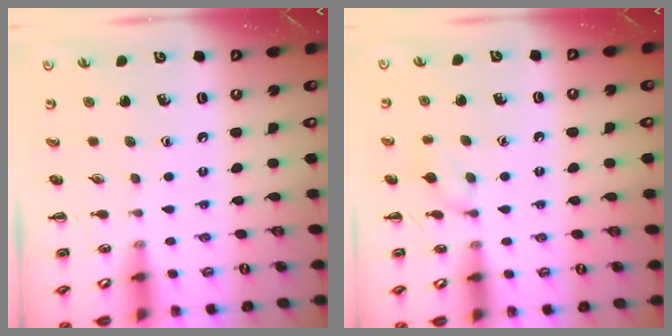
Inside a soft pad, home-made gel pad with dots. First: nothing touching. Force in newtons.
{"total": 7.4, "press": 7.0, "slide": 2.4}